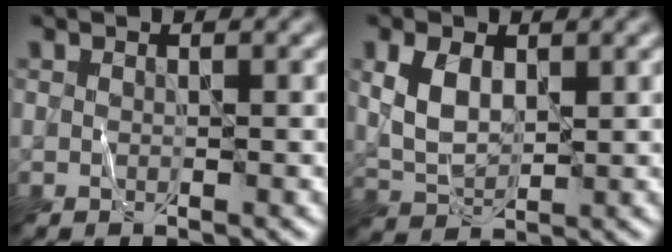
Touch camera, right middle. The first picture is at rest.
{"total": 3.7, "force": [1.1, 2.2, 2.7], "torque": [-0.064, 0.003, 0.025]}